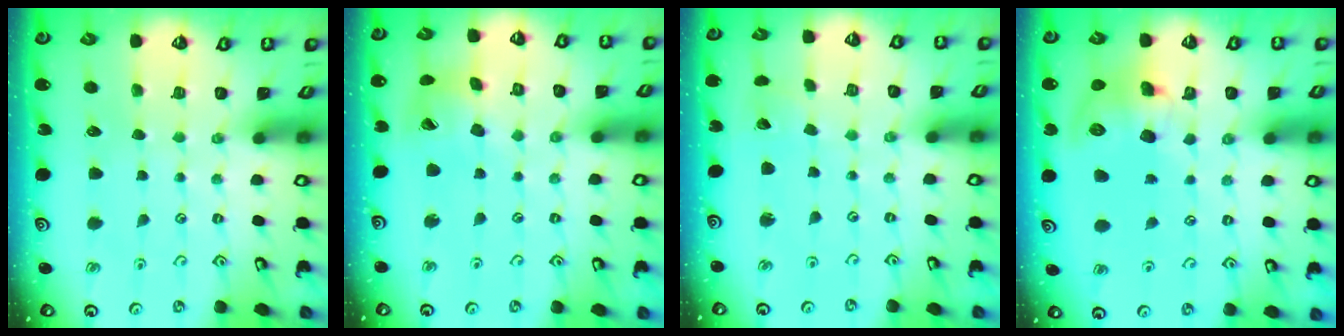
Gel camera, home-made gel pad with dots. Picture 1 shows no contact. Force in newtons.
{"total": 13.0, "press": 12.9, "slide": 1.7}
{"total": 2.5, "press": 2.5, "slide": 0.2}
{"total": 10.3, "press": 10.3, "slide": 0.5}